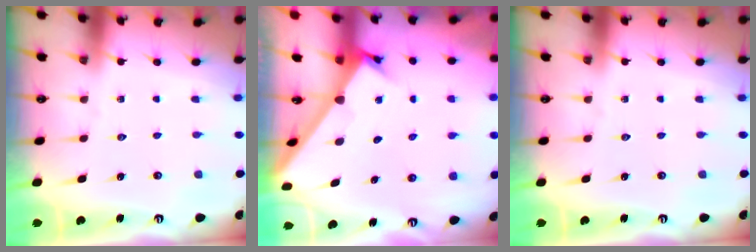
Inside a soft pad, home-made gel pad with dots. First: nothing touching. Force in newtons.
{"total": 1.9, "press": 1.9, "slide": 0.1}
{"total": 0.0}